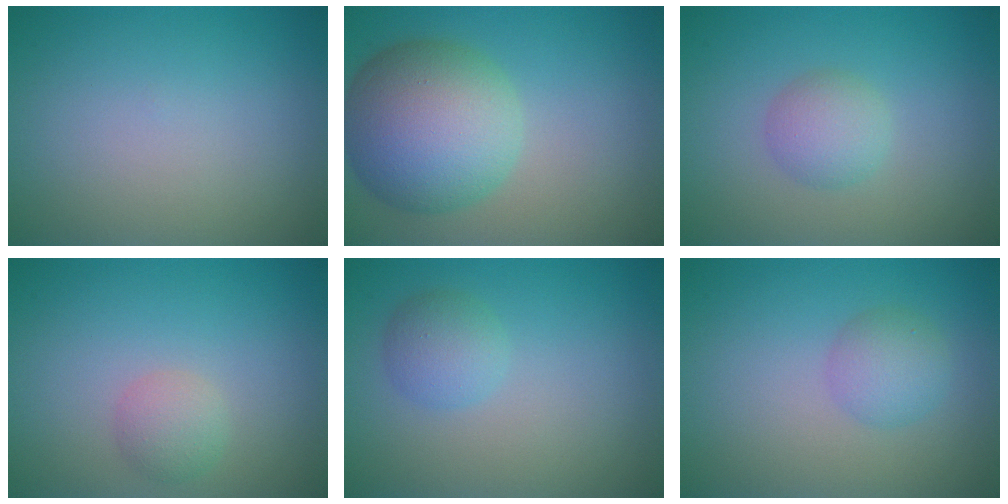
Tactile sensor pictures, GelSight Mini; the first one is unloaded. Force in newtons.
{"total": 9.6, "press": 9.6, "slide": 0.5}
{"total": 2.4, "press": 2.4, "slide": 0.1}
{"total": 1.9, "press": 1.9, "slide": 0.1}
{"total": 2.3, "press": 2.3, "slide": 0.1}
{"total": 2.4, "press": 2.4, "slide": 0.1}